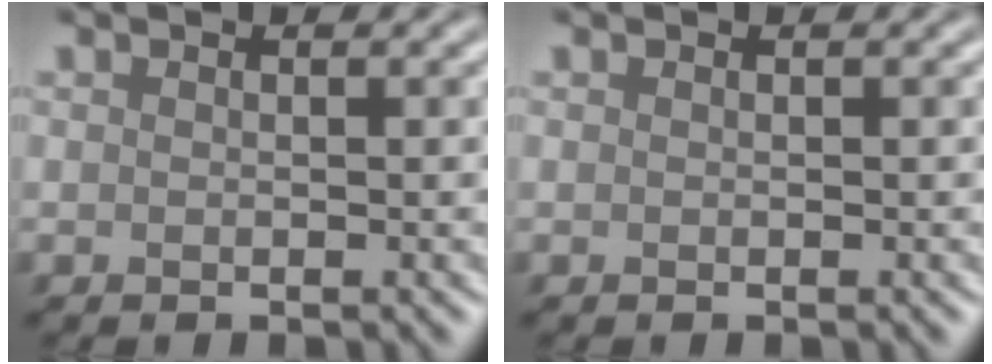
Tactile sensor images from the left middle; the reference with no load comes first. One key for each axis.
{"total": 0.0}